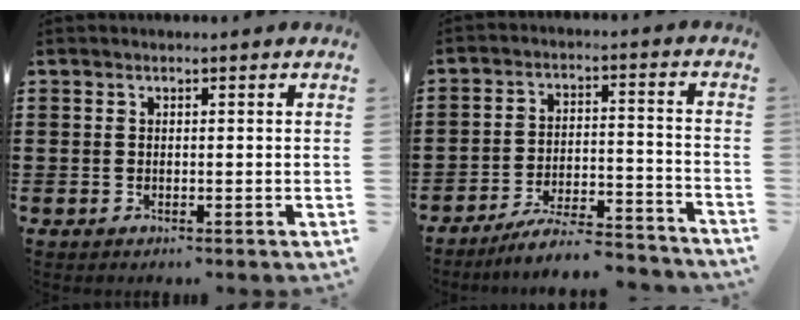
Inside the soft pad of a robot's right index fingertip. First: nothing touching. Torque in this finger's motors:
{"motor_torque": [0.47, 1.04, -0.08, -0.03]}